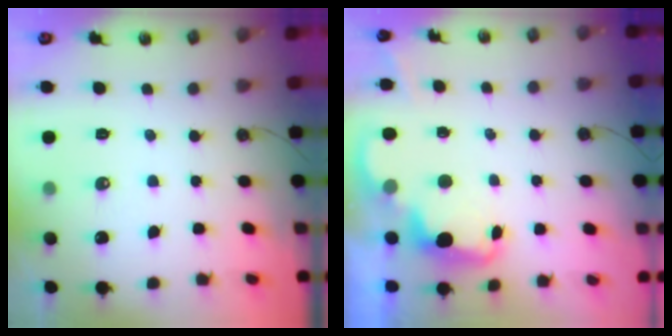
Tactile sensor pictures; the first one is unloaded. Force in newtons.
{"total": 2.3, "press": 2.2, "slide": 0.5}